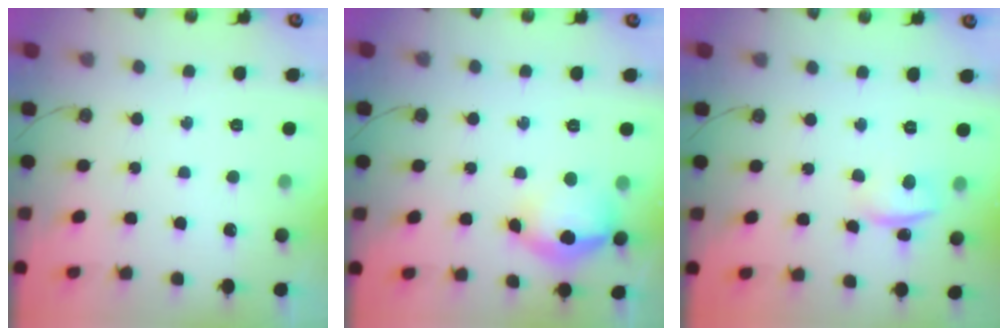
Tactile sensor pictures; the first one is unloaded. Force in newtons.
{"total": 20.0, "press": 15.4, "slide": 12.7}
{"total": 1.6, "press": 1.4, "slide": 0.7}